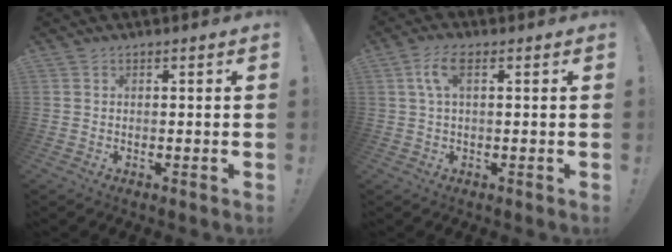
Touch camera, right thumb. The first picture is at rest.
{"total": 5.5, "force": [1.7, 2.2, 4.7], "torque": [-0.087, 0.005, 0.030]}